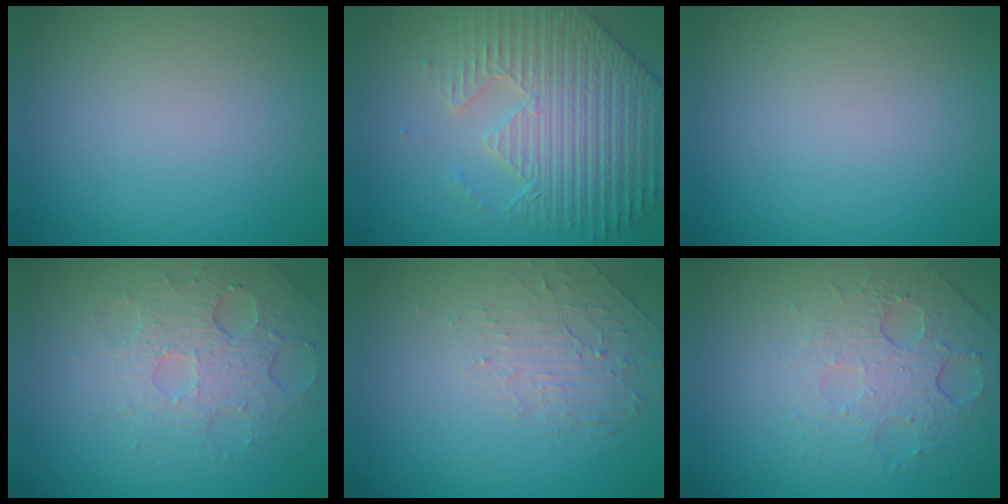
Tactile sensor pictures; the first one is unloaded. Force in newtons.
{"total": 6.6, "press": 5.7, "slide": 3.2}
{"total": 0.0}
{"total": 3.6, "press": 3.3, "slide": 1.5}
{"total": 2.0, "press": 0.9, "slide": 1.8}
{"total": 5.0, "press": 3.3, "slide": 3.8}